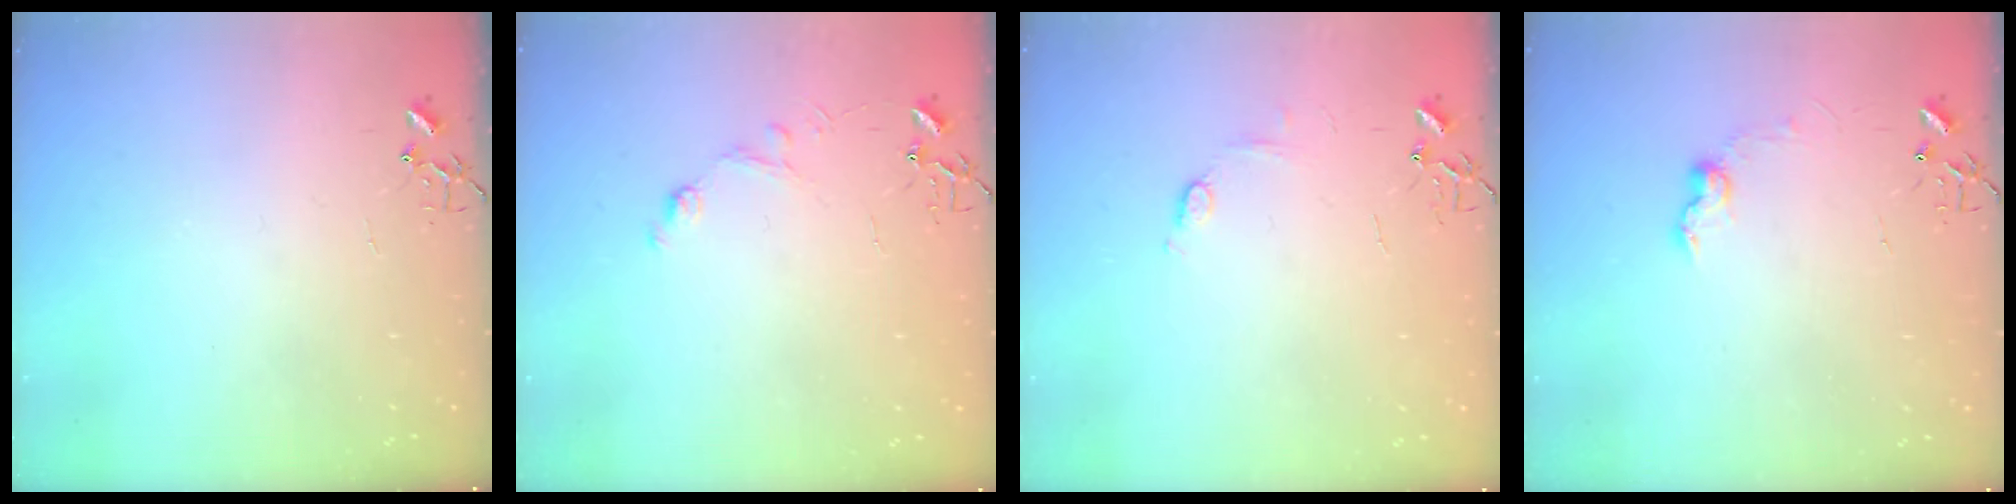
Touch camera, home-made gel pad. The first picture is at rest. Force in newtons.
{"total": 7.3, "press": 7.3, "slide": 0.8}
{"total": 5.7, "press": 5.6, "slide": 0.8}
{"total": 7.8, "press": 7.8, "slide": 0.8}